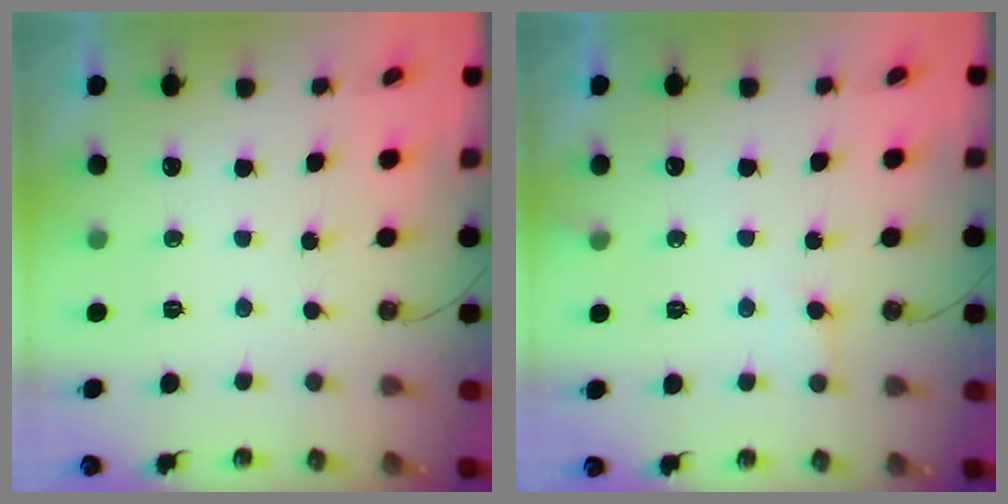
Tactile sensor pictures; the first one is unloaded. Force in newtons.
{"total": 6.3, "press": 6.3, "slide": 0.4}